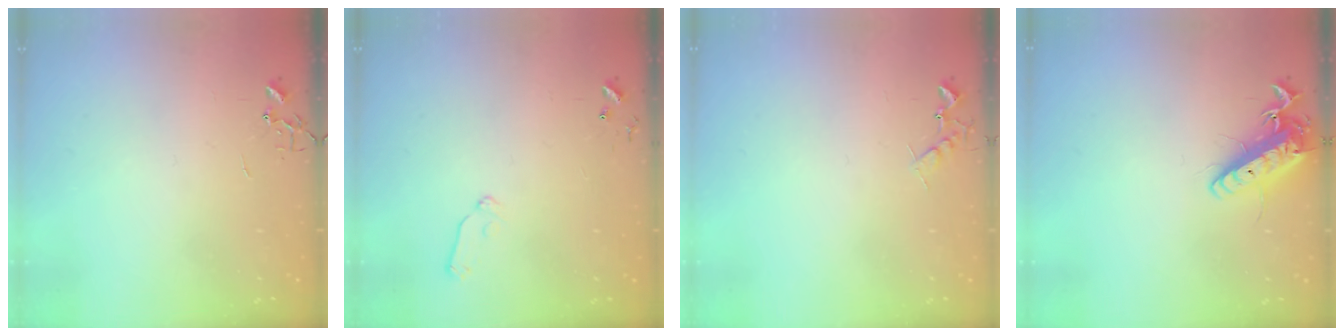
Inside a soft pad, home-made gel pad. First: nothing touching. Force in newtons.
{"total": 6.5, "press": 6.4, "slide": 1.0}
{"total": 6.6, "press": 6.5, "slide": 0.7}
{"total": 14.7, "press": 14.4, "slide": 2.8}